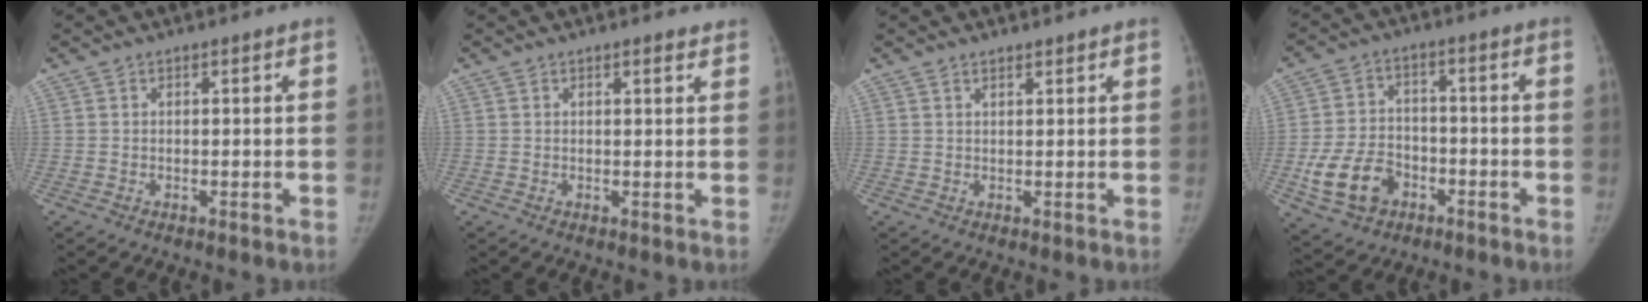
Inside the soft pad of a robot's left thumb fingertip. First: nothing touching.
{"total": 1.4, "force": [1.1, 0.5, 0.7], "torque": [-0.006, -0.006, 0.014]}
{"total": 1.2, "force": [1.1, 0.4, 0.5], "torque": [-0.005, -0.007, 0.018]}
{"total": 10.7, "force": [-4.2, 7.9, 5.9], "torque": [-0.095, 0.022, -0.069]}